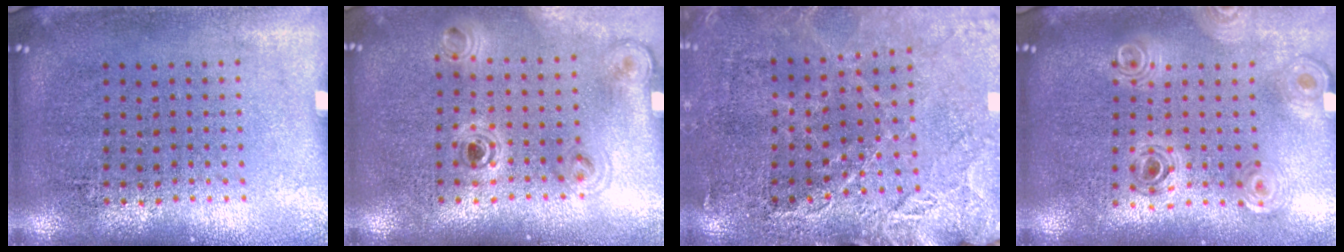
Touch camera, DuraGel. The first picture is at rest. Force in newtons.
{"total": 1.1, "press": 1.0, "slide": 0.3}
{"total": 2.8, "press": 2.8, "slide": 0.3}
{"total": 0.8, "press": 0.8, "slide": 0.1}